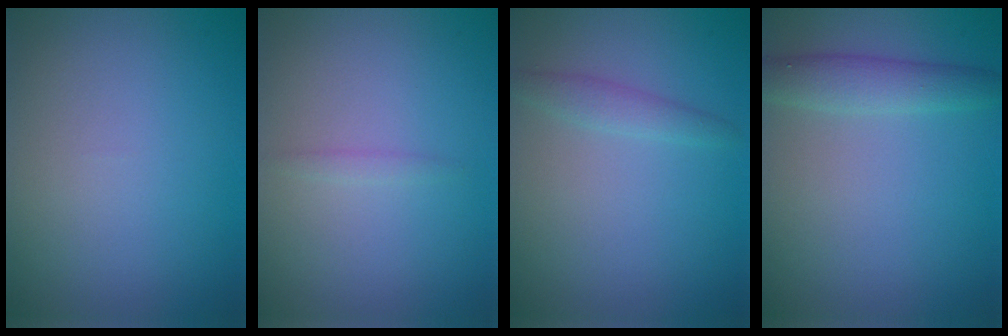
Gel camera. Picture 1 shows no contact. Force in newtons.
{"total": 0.7, "press": 0.7, "slide": 0.1}
{"total": 1.3, "press": 1.3, "slide": 0.0}
{"total": 2.6, "press": 2.6, "slide": 0.0}